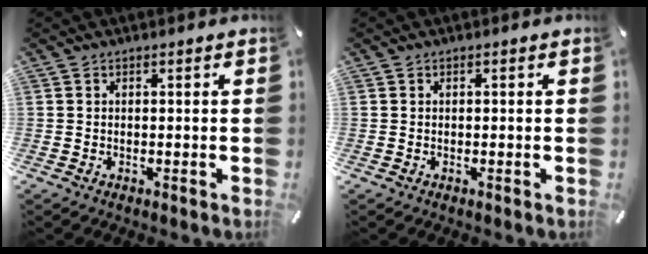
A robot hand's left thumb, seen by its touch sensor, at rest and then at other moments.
{"total": 0.0}